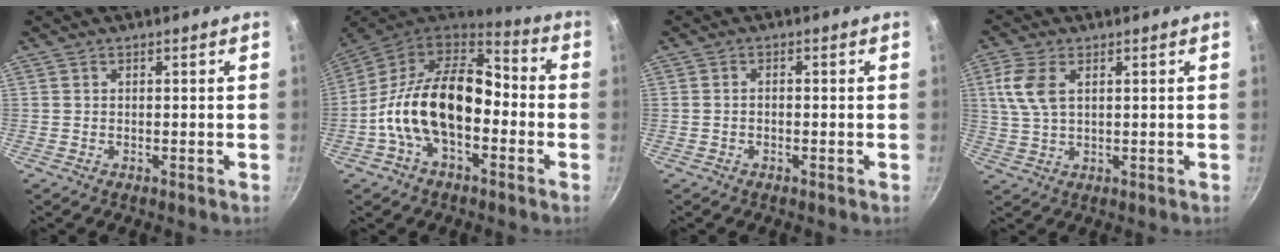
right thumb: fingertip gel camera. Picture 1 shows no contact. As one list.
[{"total": 19.6, "force": [-3.3, 11.9, 15.3], "torque": [-0.245, 0.055, -0.075]}, {"total": 1.1, "force": [-0.5, 0.6, 0.7], "torque": [-0.016, 0.009, -0.009]}, {"total": 6.8, "force": [2.1, 3.7, 5.3], "torque": [-0.114, 0.003, 0.041]}]